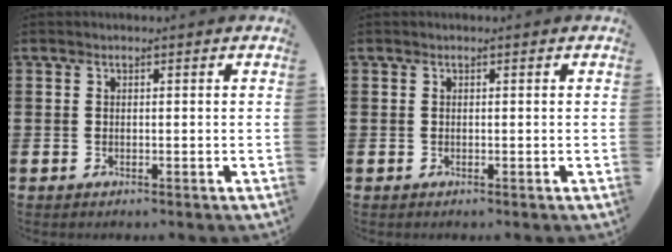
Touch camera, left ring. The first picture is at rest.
{"total": 0.0}